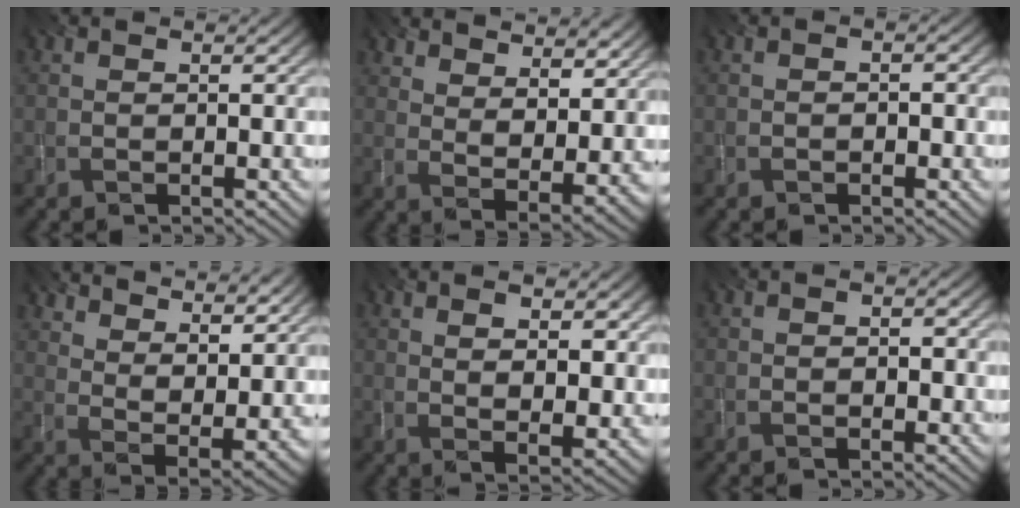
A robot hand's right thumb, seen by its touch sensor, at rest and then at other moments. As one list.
[{"total": 10.5, "force": [7.8, 3.8, 5.9], "torque": [-0.107, -0.011, 0.116]}, {"total": 1.1, "force": [-0.8, 0.6, 0.1], "torque": [0.002, -0.004, -0.015]}, {"total": 12.6, "force": [9.7, 4.4, 6.7], "torque": [-0.127, -0.012, 0.133]}, {"total": 7.6, "force": [2.9, 3.4, 6.2], "torque": [-0.103, -0.007, 0.047]}, {"total": 1.1, "force": [-0.4, 0.8, 0.6], "torque": [-0.006, -0.005, -0.006]}]